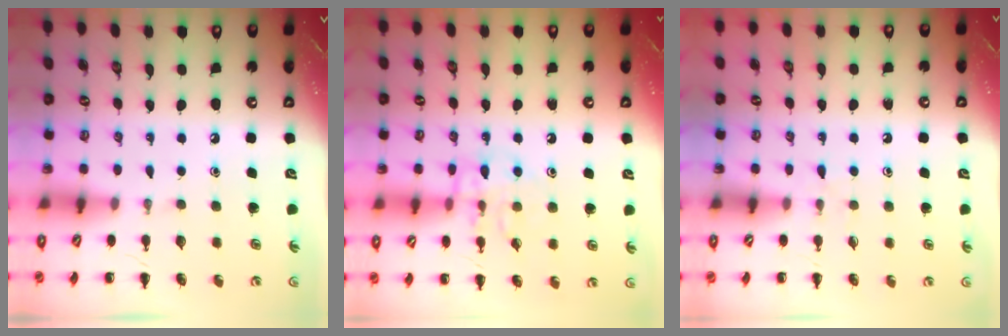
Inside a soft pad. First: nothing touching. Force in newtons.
{"total": 10.6, "press": 10.6, "slide": 0.5}
{"total": 3.4, "press": 3.0, "slide": 1.6}